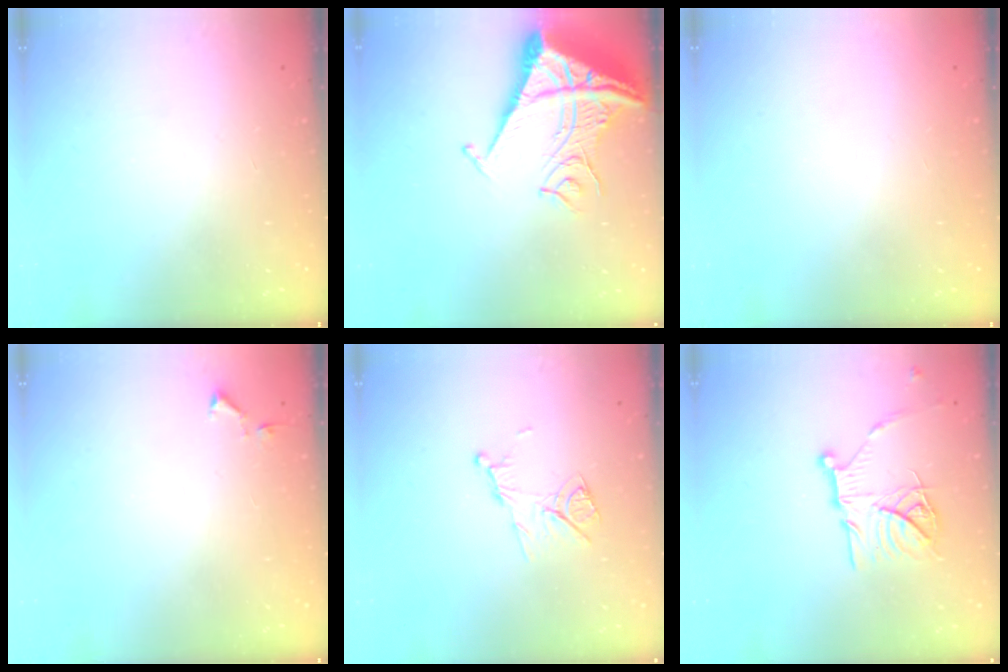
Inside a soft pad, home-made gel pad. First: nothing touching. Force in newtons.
{"total": 16.6, "press": 16.4, "slide": 2.0}
{"total": 1.6, "press": 1.6, "slide": 0.1}
{"total": 3.1, "press": 3.1, "slide": 0.6}
{"total": 9.2, "press": 9.2, "slide": 0.2}
{"total": 17.1, "press": 17.0, "slide": 1.5}